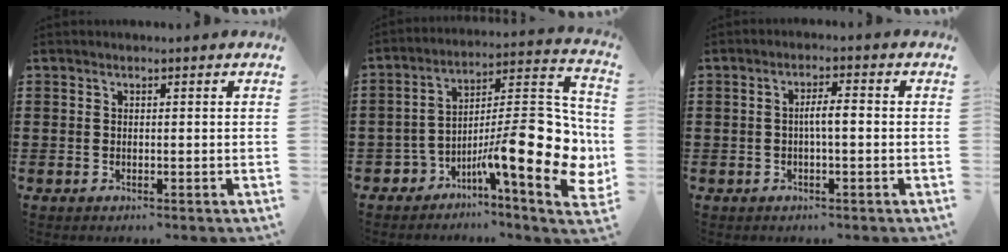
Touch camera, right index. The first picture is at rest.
{"total": 15.7, "force": [-4.4, 4.9, 14.3], "torque": [-0.200, -0.010, -0.071]}
{"total": 2.8, "force": [-0.4, 0.5, 2.8], "torque": [-0.050, 0.003, -0.009]}